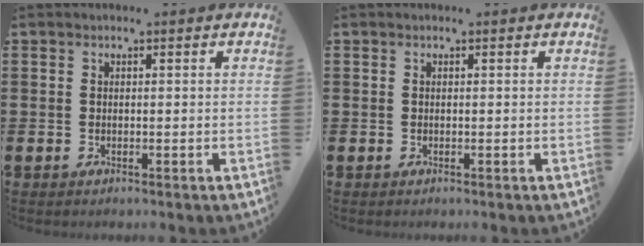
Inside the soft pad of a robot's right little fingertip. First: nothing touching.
{"total": 0.0}